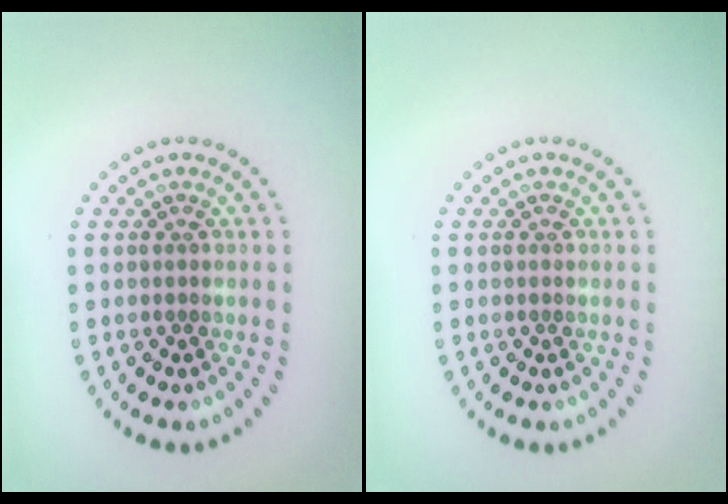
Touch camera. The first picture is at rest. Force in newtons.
{"total": 0.0}